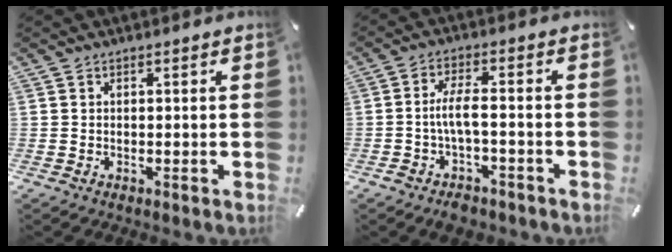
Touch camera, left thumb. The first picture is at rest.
{"total": 6.9, "force": [-2.4, 2.4, 6.1], "torque": [-0.122, 0.008, -0.046]}